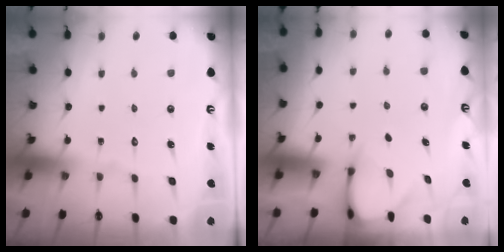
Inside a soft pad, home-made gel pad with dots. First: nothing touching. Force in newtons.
{"total": 3.0, "press": 3.0, "slide": 0.2}